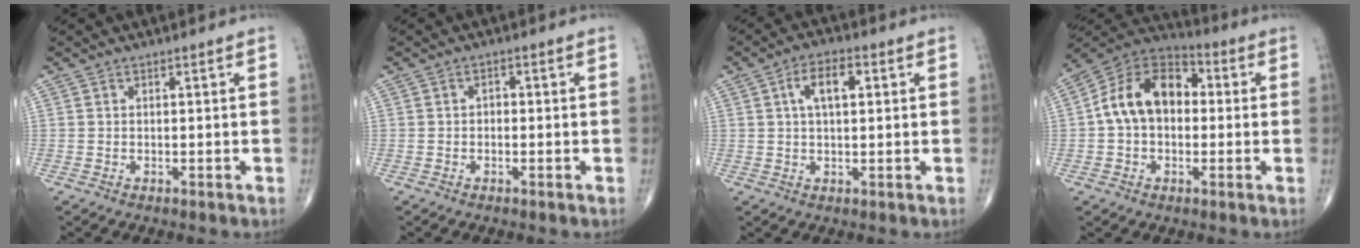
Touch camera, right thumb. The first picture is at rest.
{"total": 1.2, "force": [-0.2, 0.9, 0.7], "torque": [-0.003, 0.005, -0.008]}
{"total": 6.4, "force": [1.7, 3.0, 5.4], "torque": [-0.092, 0.011, 0.027]}
{"total": 14.5, "force": [0.9, 9.9, 10.5], "torque": [-0.160, 0.037, -0.002]}